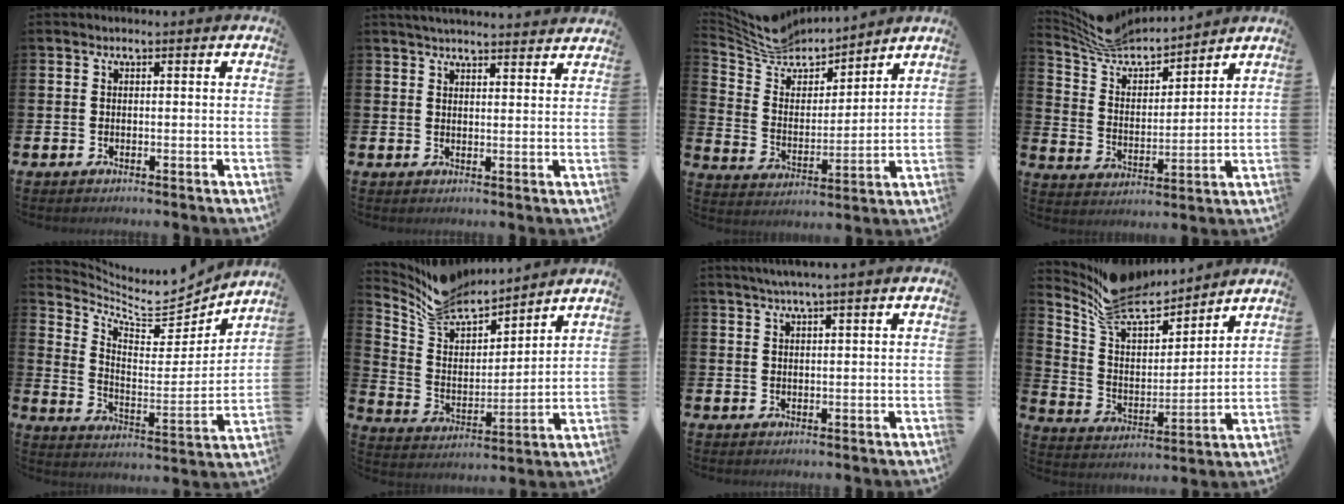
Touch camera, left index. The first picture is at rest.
{"total": 3.7, "force": [3.7, -0.1, 0.3], "torque": [-0.013, -0.017, 0.067]}
{"total": 8.0, "force": [7.5, 2.5, 0.9], "torque": [-0.066, -0.053, 0.138]}
{"total": 7.4, "force": [7.0, 2.1, 1.3], "torque": [-0.068, -0.045, 0.125]}
{"total": 8.4, "force": [7.7, 2.5, 2.0], "torque": [-0.070, -0.068, 0.133]}
{"total": 8.9, "force": [8.5, 2.3, 1.3], "torque": [-0.074, -0.065, 0.159]}
{"total": 2.3, "force": [1.9, -0.5, 1.2], "torque": [-0.034, 0.003, 0.036]}
{"total": 10.4, "force": [9.4, 3.5, 2.8], "torque": [-0.108, -0.063, 0.175]}